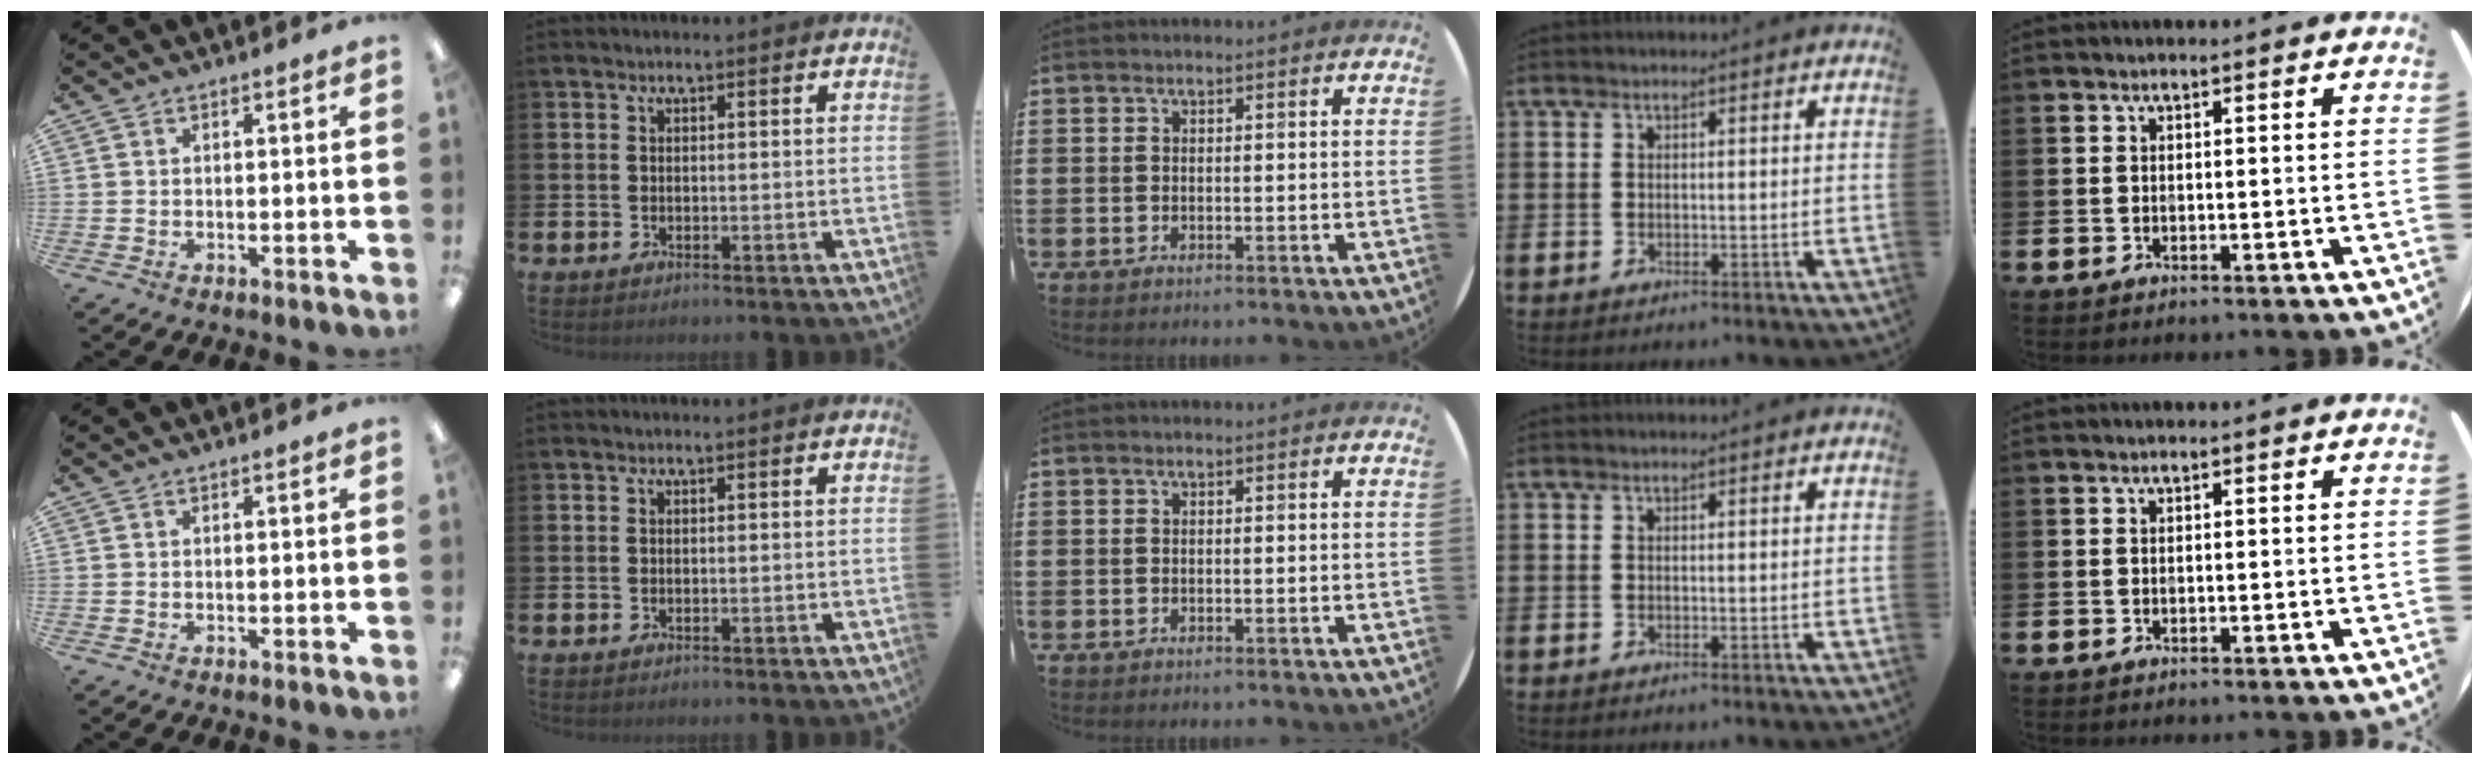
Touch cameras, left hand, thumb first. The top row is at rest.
{}